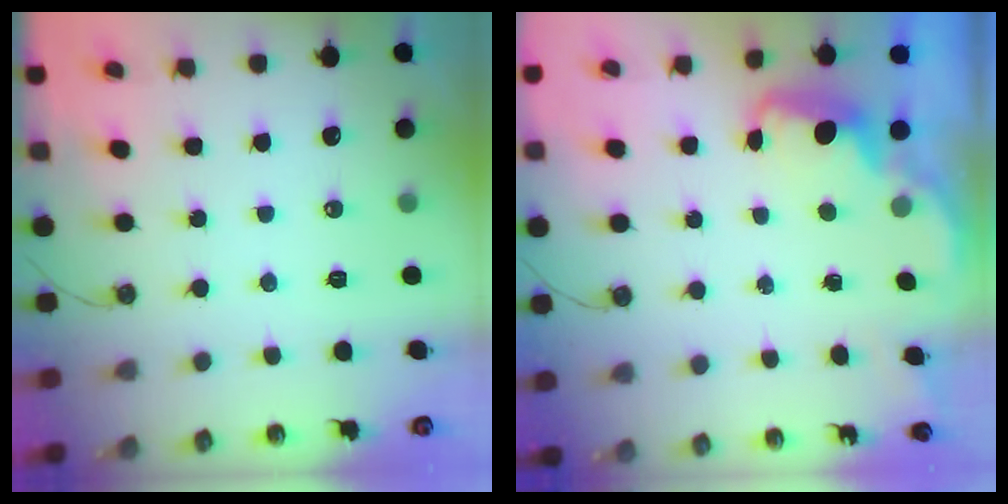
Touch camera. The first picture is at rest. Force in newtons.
{"total": 2.3, "press": 2.3, "slide": 0.5}